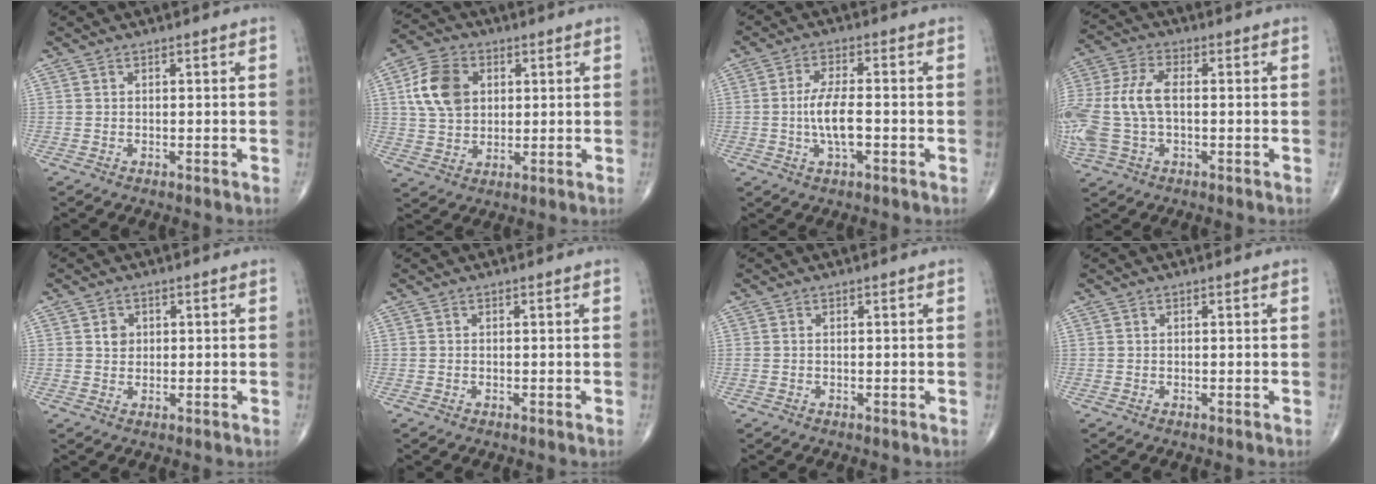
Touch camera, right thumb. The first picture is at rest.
{"total": 10.8, "force": [2.6, 8.0, 6.9], "torque": [-0.114, 0.003, 0.048]}
{"total": 6.7, "force": [-1.1, 2.3, 6.2], "torque": [-0.123, 0.007, -0.024]}
{"total": 14.4, "force": [-0.7, 8.1, 11.9], "torque": [-0.301, 0.020, -0.011]}
{"total": 2.3, "force": [0.6, 2.0, 1.0], "torque": [-0.004, -0.001, 0.010]}
{"total": 0.0}
{"total": 0.8, "force": [0.0, 0.4, 0.7], "torque": [-0.020, 0.003, 0.003]}
{"total": 0.0}